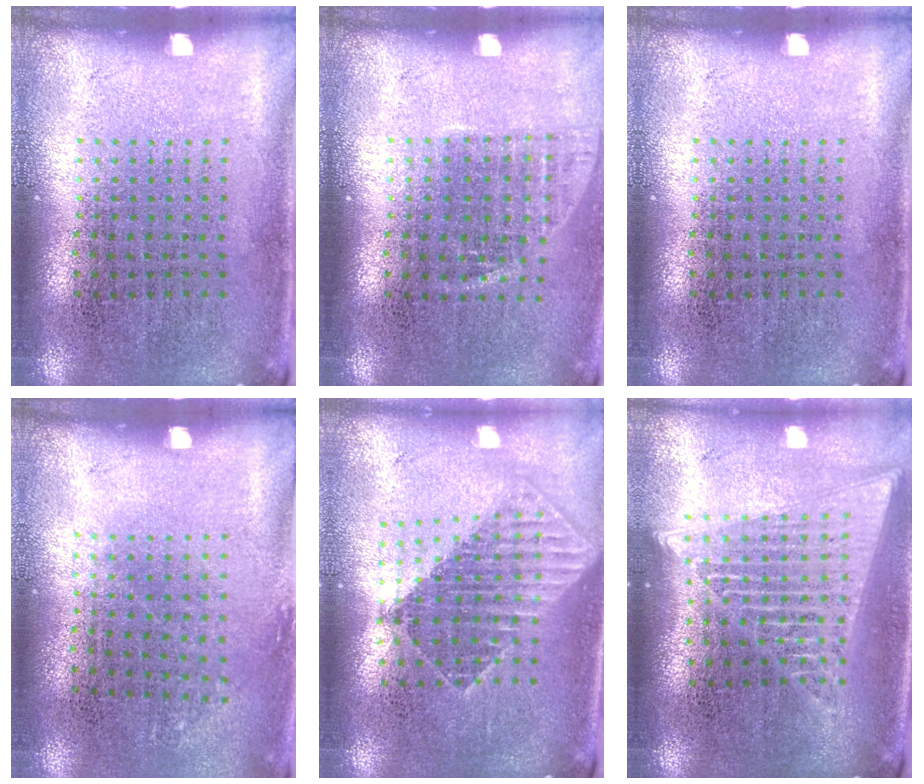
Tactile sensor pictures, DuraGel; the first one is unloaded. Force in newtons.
{"total": 1.0, "press": 0.9, "slide": 0.4}
{"total": 0.0}
{"total": 0.8, "press": 0.7, "slide": 0.5}
{"total": 1.7, "press": 1.4, "slide": 1.1}
{"total": 1.9, "press": 1.7, "slide": 1.0}